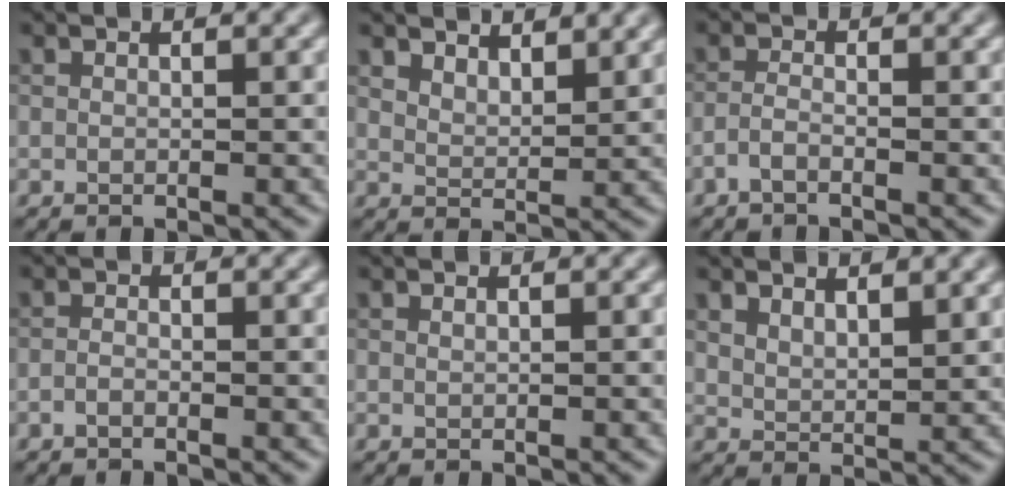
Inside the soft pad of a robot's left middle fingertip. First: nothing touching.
{"total": 5.2, "force": [4.5, 1.8, 2.0], "torque": [-0.034, 0.008, 0.060]}
{"total": 1.3, "force": [-0.9, 0.3, 0.8], "torque": [-0.019, 0.002, -0.022]}
{"total": 0.6, "force": [-0.4, 0.2, 0.4], "torque": [-0.010, 0.000, -0.011]}
{"total": 0.0}
{"total": 2.8, "force": [2.2, 1.1, 1.3], "torque": [-0.027, -0.002, 0.045]}